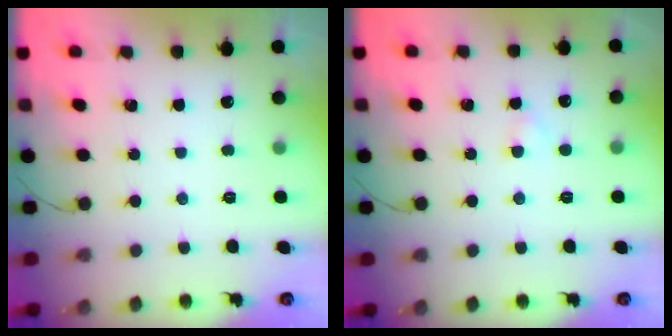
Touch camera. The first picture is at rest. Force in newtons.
{"total": 1.6, "press": 1.4, "slide": 0.7}